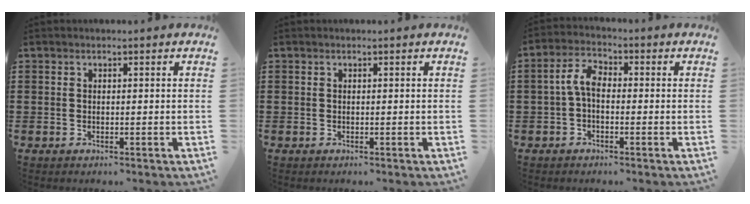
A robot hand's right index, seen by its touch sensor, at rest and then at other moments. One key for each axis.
{"total": 0.0}
{"total": 4.5, "fx": -0.5, "fy": 2.3, "fz": 3.9, "tx": -0.096, "ty": 0.002, "tz": -0.017}